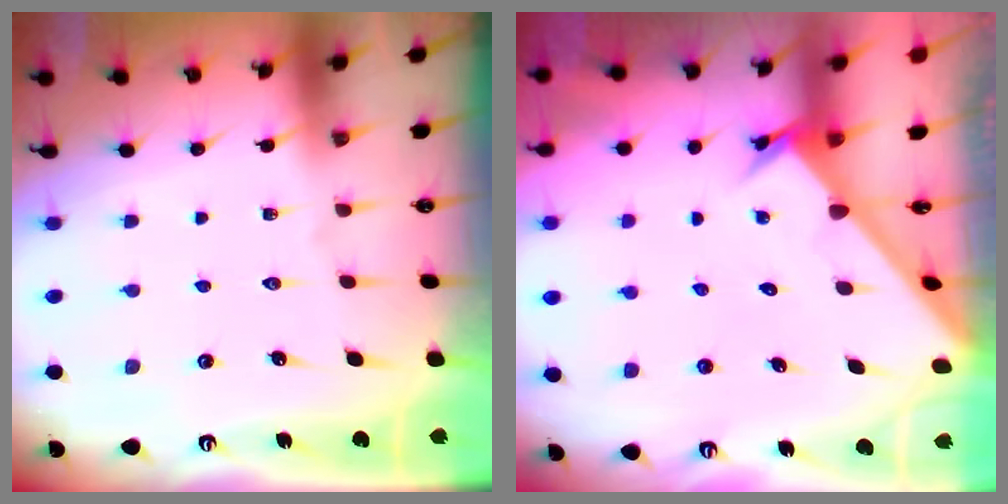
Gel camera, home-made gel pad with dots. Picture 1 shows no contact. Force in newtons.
{"total": 2.5, "press": 2.5, "slide": 0.1}